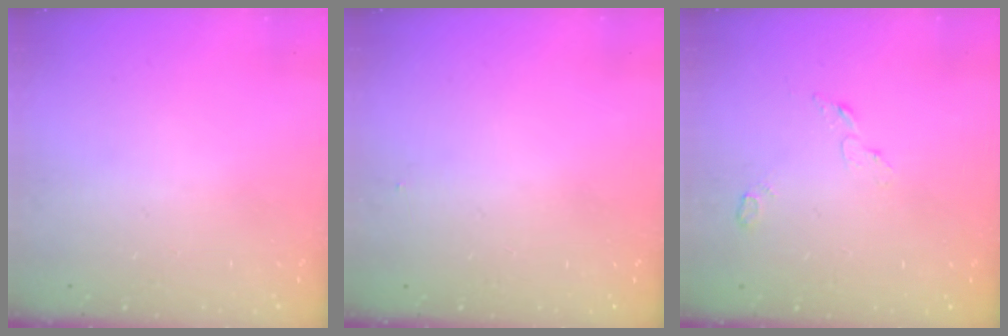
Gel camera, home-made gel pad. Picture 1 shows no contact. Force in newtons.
{"total": 5.7, "press": 1.1, "slide": 5.6}
{"total": 3.5, "press": 3.5, "slide": 0.4}